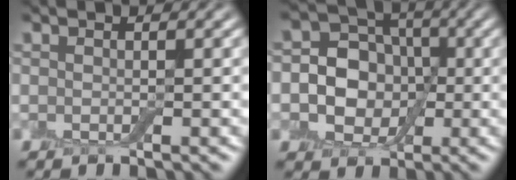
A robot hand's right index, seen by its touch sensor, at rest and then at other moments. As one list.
[{"total": 7.1, "force": [-0.4, 6.1, 3.6], "torque": [-0.039, 0.009, -0.029]}]